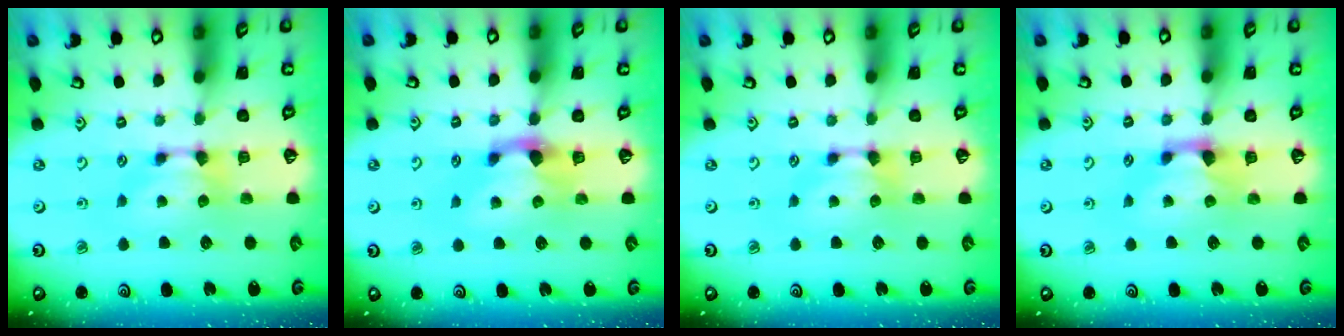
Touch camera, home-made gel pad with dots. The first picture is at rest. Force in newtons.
{"total": 2.0, "press": 1.5, "slide": 1.4}
{"total": 0.0}
{"total": 1.6, "press": 0.9, "slide": 1.3}